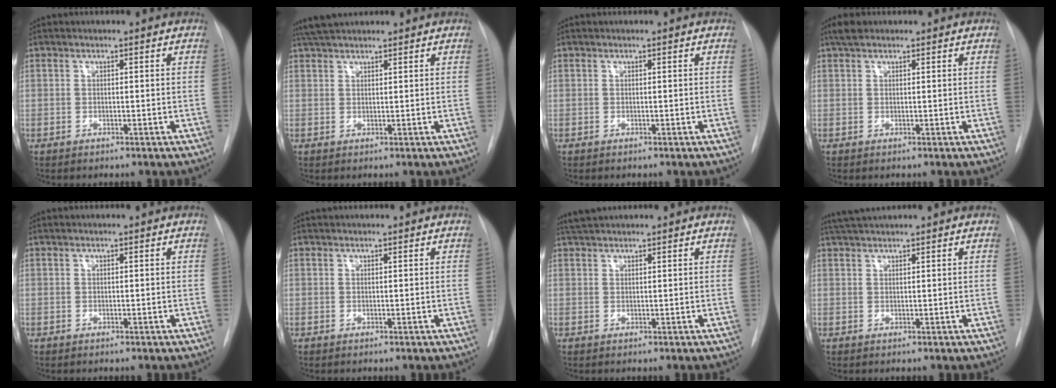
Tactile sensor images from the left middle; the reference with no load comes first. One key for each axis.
{"total": 4.6, "fx": 4.1, "fy": 0.8, "fz": 1.9, "tx": -0.033, "ty": 0.030, "tz": 0.076}
{"total": 0.0}
{"total": 2.1, "fx": 1.6, "fy": 0.9, "fz": 1.0, "tx": -0.018, "ty": 0.015, "tz": 0.027}
{"total": 0.0}
{"total": 0.8, "fx": 0.8, "fy": 0.0, "fz": 0.1, "tx": -0.005, "ty": 0.018, "tz": 0.018}
{"total": 2.5, "fx": 2.4, "fy": 0.1, "fz": 0.8, "tx": -0.015, "ty": 0.019, "tz": 0.045}
{"total": 3.0, "fx": 2.8, "fy": -0.3, "fz": 1.1, "tx": -0.018, "ty": 0.019, "tz": 0.055}